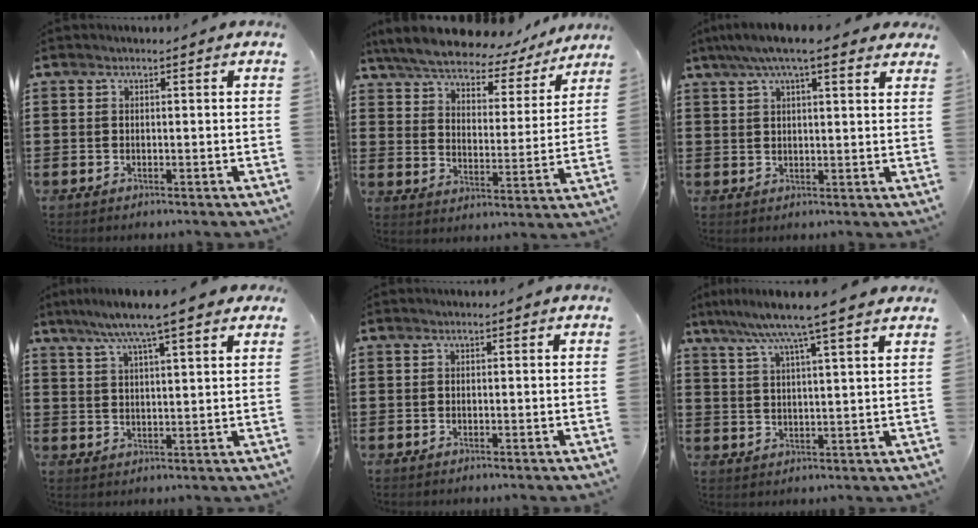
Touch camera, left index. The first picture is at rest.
{"total": 6.3, "force": [6.1, 1.1, 1.5], "torque": [-0.061, -0.040, 0.103]}
{"total": 6.5, "force": [4.9, 1.1, 4.0], "torque": [-0.091, -0.001, 0.087]}
{"total": 7.5, "force": [5.8, 0.5, 4.8], "torque": [-0.108, -0.011, 0.101]}
{"total": 0.0}
{"total": 7.9, "force": [6.3, -0.6, 4.7], "torque": [-0.110, -0.020, 0.108]}